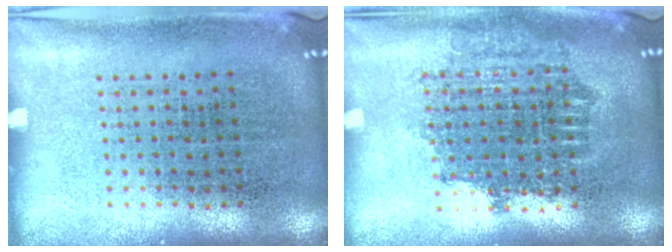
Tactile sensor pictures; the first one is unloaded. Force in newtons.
{"total": 1.7, "press": 1.4, "slide": 1.0}